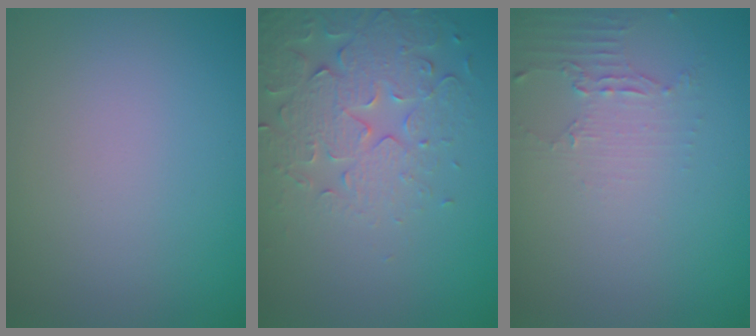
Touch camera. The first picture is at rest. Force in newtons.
{"total": 5.0, "press": 4.1, "slide": 2.9}
{"total": 2.0, "press": 1.5, "slide": 1.4}